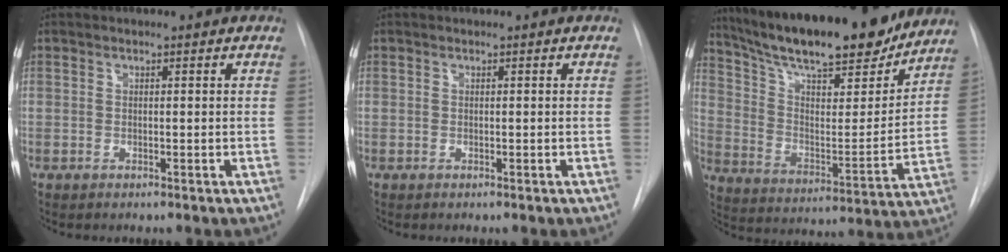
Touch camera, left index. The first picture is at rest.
{"total": 0.0}
{"total": 24.7, "force": [21.0, 5.0, 12.0], "torque": [-0.205, -0.006, 0.318]}